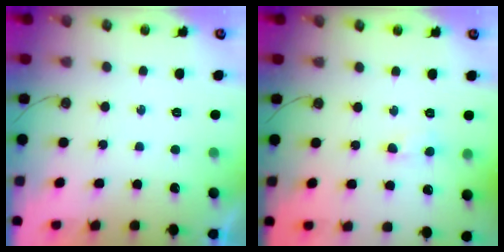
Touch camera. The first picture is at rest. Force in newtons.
{"total": 4.9, "press": 4.8, "slide": 0.9}